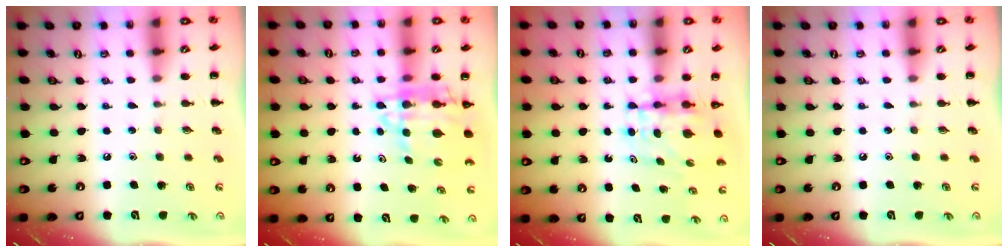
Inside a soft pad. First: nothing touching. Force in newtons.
{"total": 9.1, "press": 8.6, "slide": 3.1}
{"total": 5.3, "press": 5.3, "slide": 0.7}
{"total": 0.0}